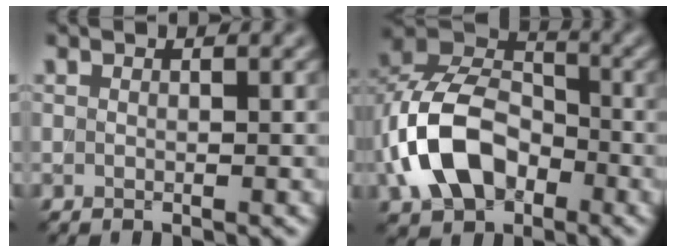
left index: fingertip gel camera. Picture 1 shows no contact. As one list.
[{"total": 9.6, "force": [-2.9, 6.6, 6.2], "torque": [-0.124, 0.012, -0.067]}]